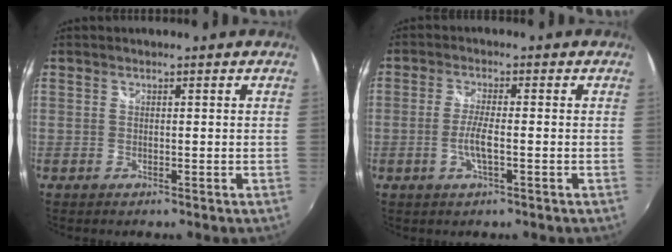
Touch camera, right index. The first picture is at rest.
{"total": 4.0, "force": [-1.2, 0.4, 3.7], "torque": [-0.077, -0.003, -0.025]}